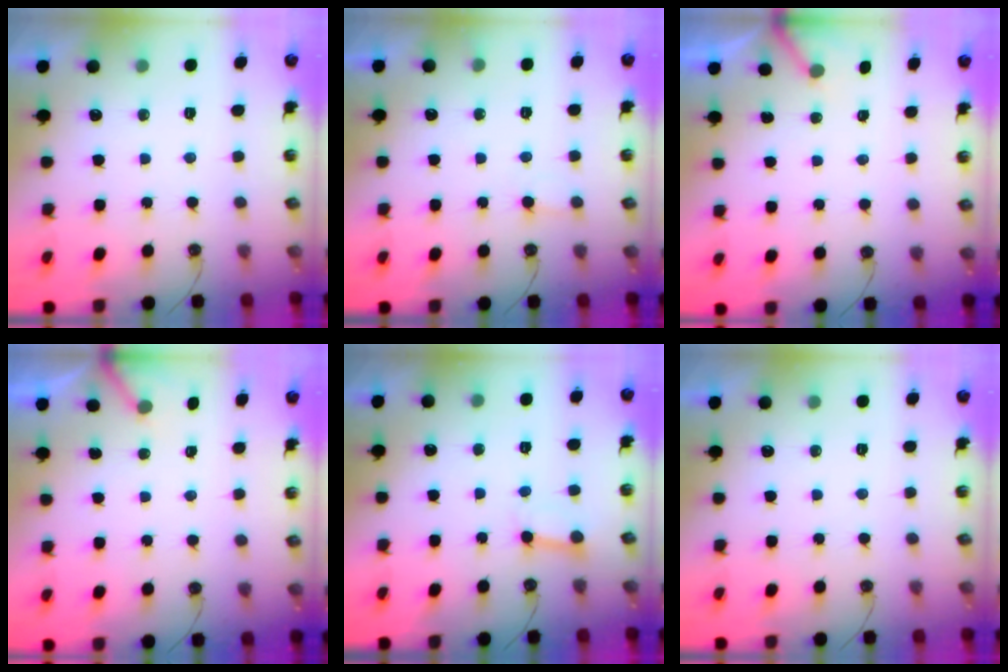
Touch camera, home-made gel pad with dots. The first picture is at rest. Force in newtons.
{"total": 5.2, "press": 5.2, "slide": 0.4}
{"total": 3.0, "press": 3.0, "slide": 0.3}
{"total": 3.0, "press": 3.0, "slide": 0.3}
{"total": 2.7, "press": 2.7, "slide": 0.2}
{"total": 0.0}